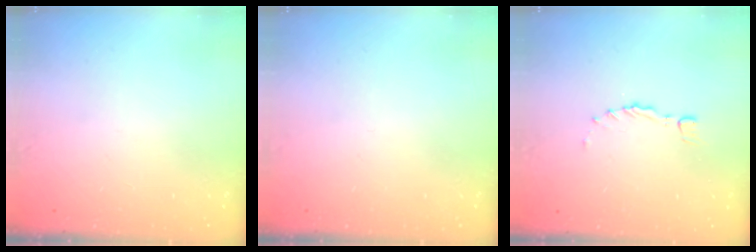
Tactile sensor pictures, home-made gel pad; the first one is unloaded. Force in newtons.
{"total": 0.0}
{"total": 0.0}